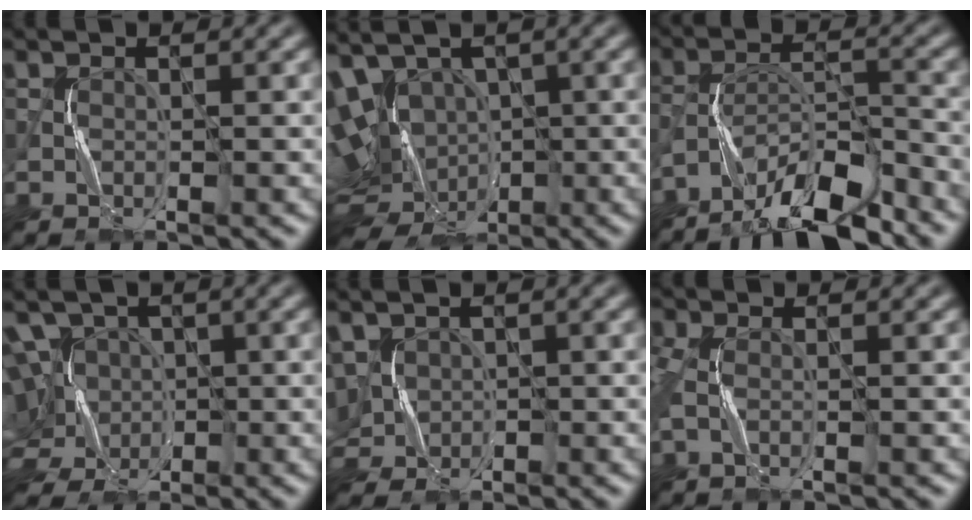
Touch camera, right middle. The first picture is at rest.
{"total": 13.5, "force": [-1.0, 9.4, 9.7], "torque": [-0.167, 0.004, 0.014]}
{"total": 8.4, "force": [-6.7, 1.9, 4.7], "torque": [-0.080, 0.005, -0.124]}
{"total": 10.1, "force": [-0.1, 8.1, 6.1], "torque": [-0.117, 0.019, -0.037]}
{"total": 5.8, "force": [0.4, 4.3, 3.9], "torque": [-0.094, -0.004, 0.011]}
{"total": 2.4, "force": [-0.1, 1.0, 2.2], "torque": [-0.052, 0.002, -0.009]}